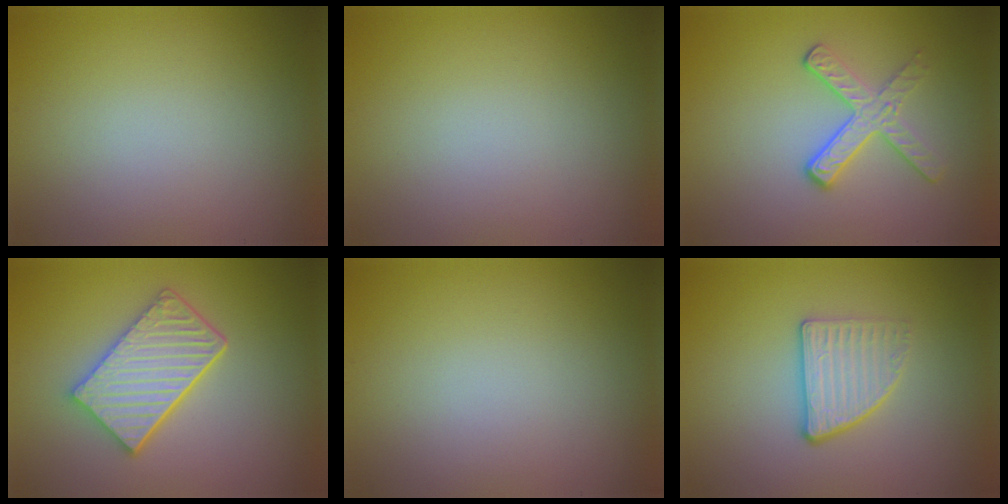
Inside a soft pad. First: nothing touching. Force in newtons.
{"total": 0.0}
{"total": 2.9, "press": 2.6, "slide": 1.3}
{"total": 5.5, "press": 4.2, "slide": 3.6}
{"total": 0.0}
{"total": 2.7, "press": 2.4, "slide": 1.2}